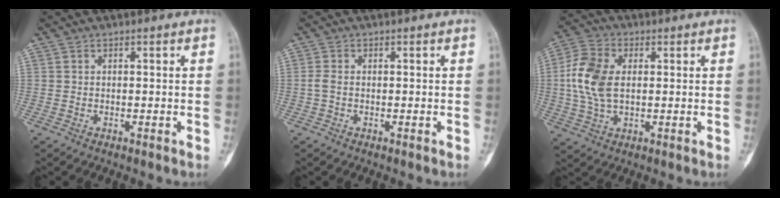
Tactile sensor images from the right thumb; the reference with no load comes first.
{"total": 1.5, "force": [-0.3, 0.8, 1.2], "torque": [-0.032, -0.001, -0.008]}
{"total": 10.7, "force": [0.9, 6.5, 8.5], "torque": [-0.187, 0.010, 0.018]}